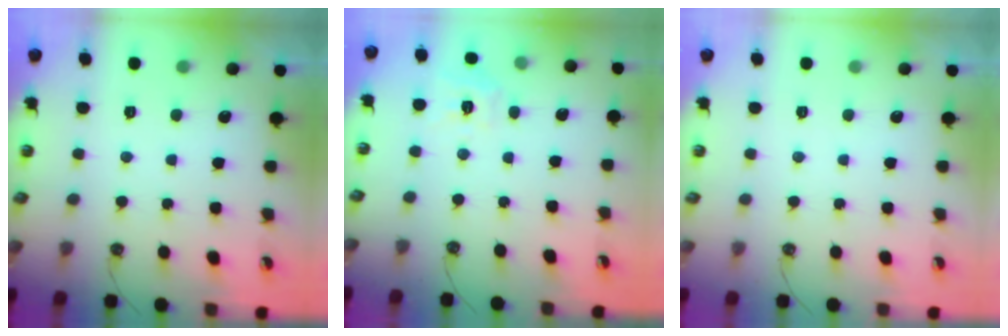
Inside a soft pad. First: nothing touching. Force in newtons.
{"total": 7.8, "press": 7.7, "slide": 0.8}
{"total": 0.0}